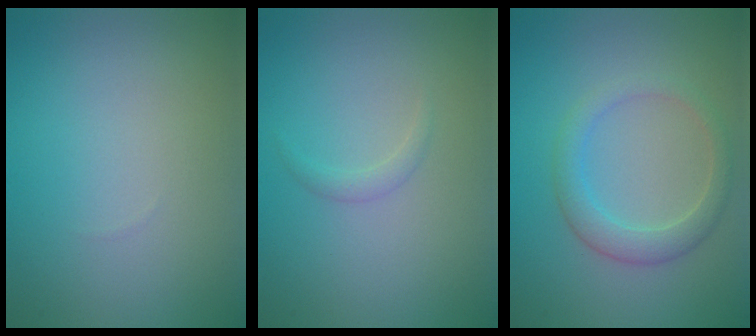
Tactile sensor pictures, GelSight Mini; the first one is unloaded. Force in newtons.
{"total": 0.8, "press": 0.8, "slide": 0.0}
{"total": 2.7, "press": 2.7, "slide": 0.1}